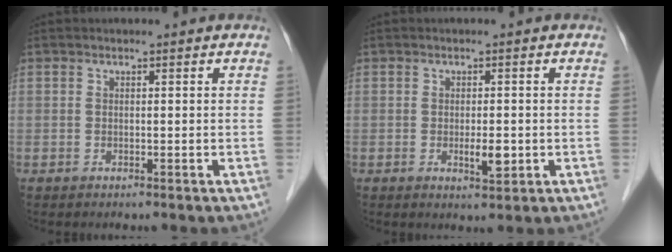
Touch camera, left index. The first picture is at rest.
{"total": 2.6, "force": [-0.5, 0.9, 2.4], "torque": [-0.042, -0.004, -0.004]}